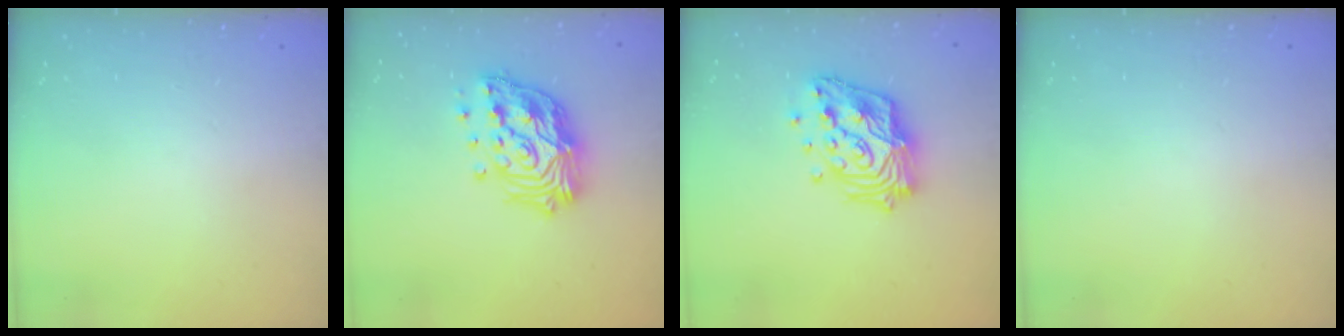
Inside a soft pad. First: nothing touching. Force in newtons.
{"total": 19.2, "press": 19.1, "slide": 1.9}
{"total": 17.5, "press": 17.4, "slide": 1.4}
{"total": 0.0}